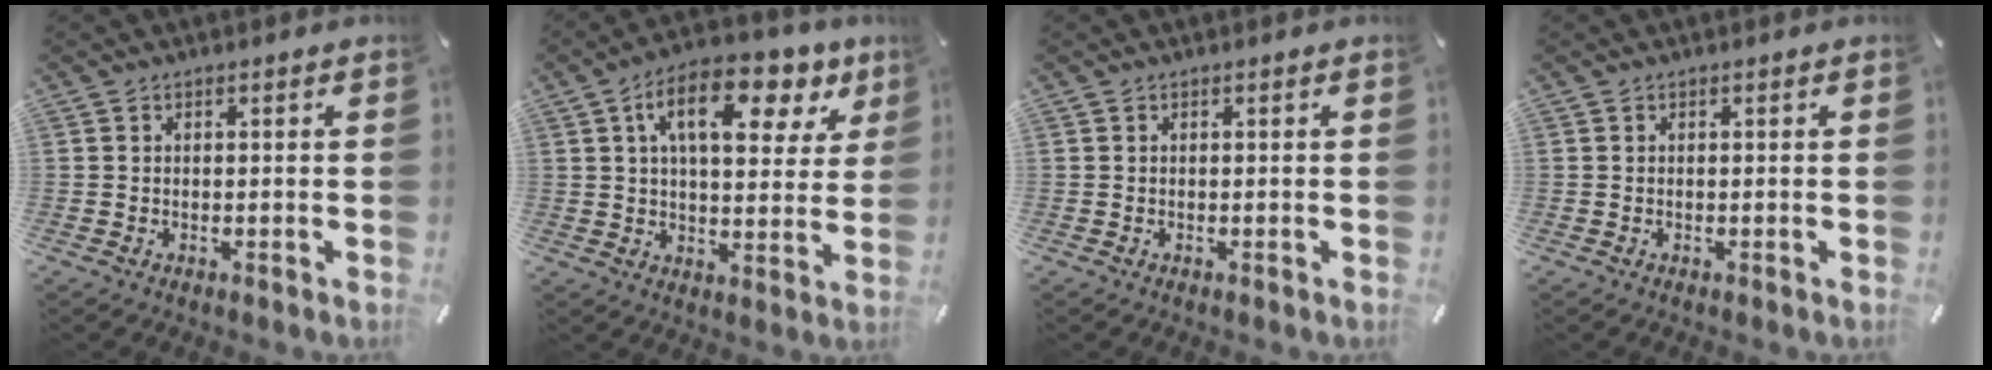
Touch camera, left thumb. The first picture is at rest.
{"total": 15.4, "force": [7.5, 7.6, 11.1], "torque": [-0.166, -0.027, 0.119]}
{"total": 0.0}
{"total": 0.0}